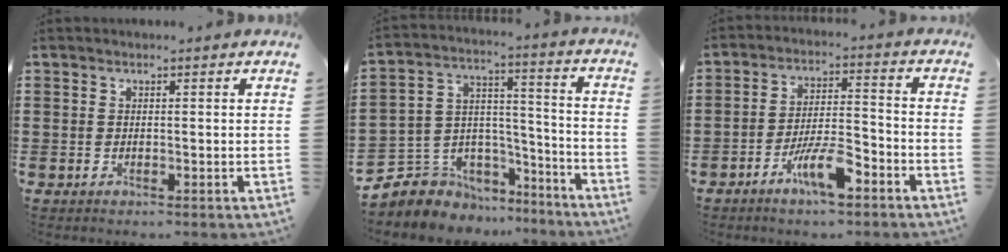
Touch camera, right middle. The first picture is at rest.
{"total": 6.6, "force": [-4.6, 4.6, -0.4], "torque": [-0.018, 0.002, -0.087]}
{"total": 7.6, "force": [-4.9, 2.0, 5.5], "torque": [-0.111, 0.003, -0.091]}